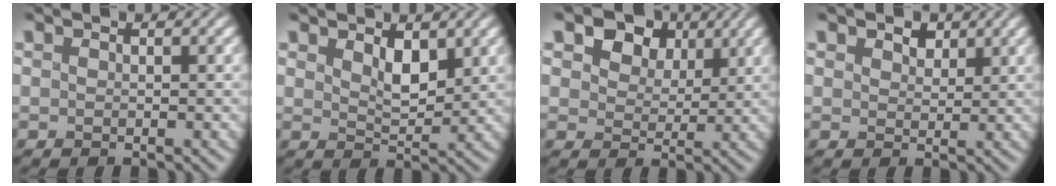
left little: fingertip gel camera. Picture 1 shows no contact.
{"total": 2.2, "force": [0.8, 1.1, 1.7], "torque": [-0.040, -0.012, 0.011]}
{"total": 8.7, "force": [3.9, 6.3, 4.5], "torque": [-0.085, 0.005, 0.055]}
{"total": 3.3, "force": [1.8, 2.2, 1.7], "torque": [-0.048, 0.005, 0.016]}